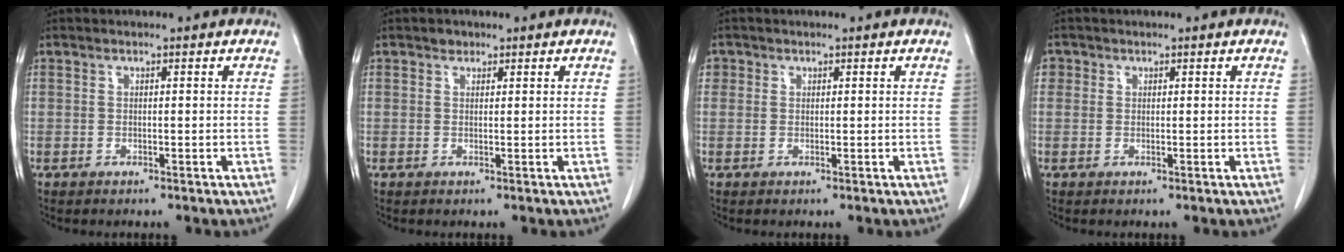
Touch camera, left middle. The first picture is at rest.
{"total": 0.9, "force": [0.7, 0.6, 0.1], "torque": [0.001, -0.003, 0.009]}
{"total": 1.4, "force": [0.5, 1.3, 0.2], "torque": [0.008, 0.007, 0.007]}
{"total": 1.6, "force": [0.6, 1.5, 0.3], "torque": [0.007, 0.007, 0.007]}